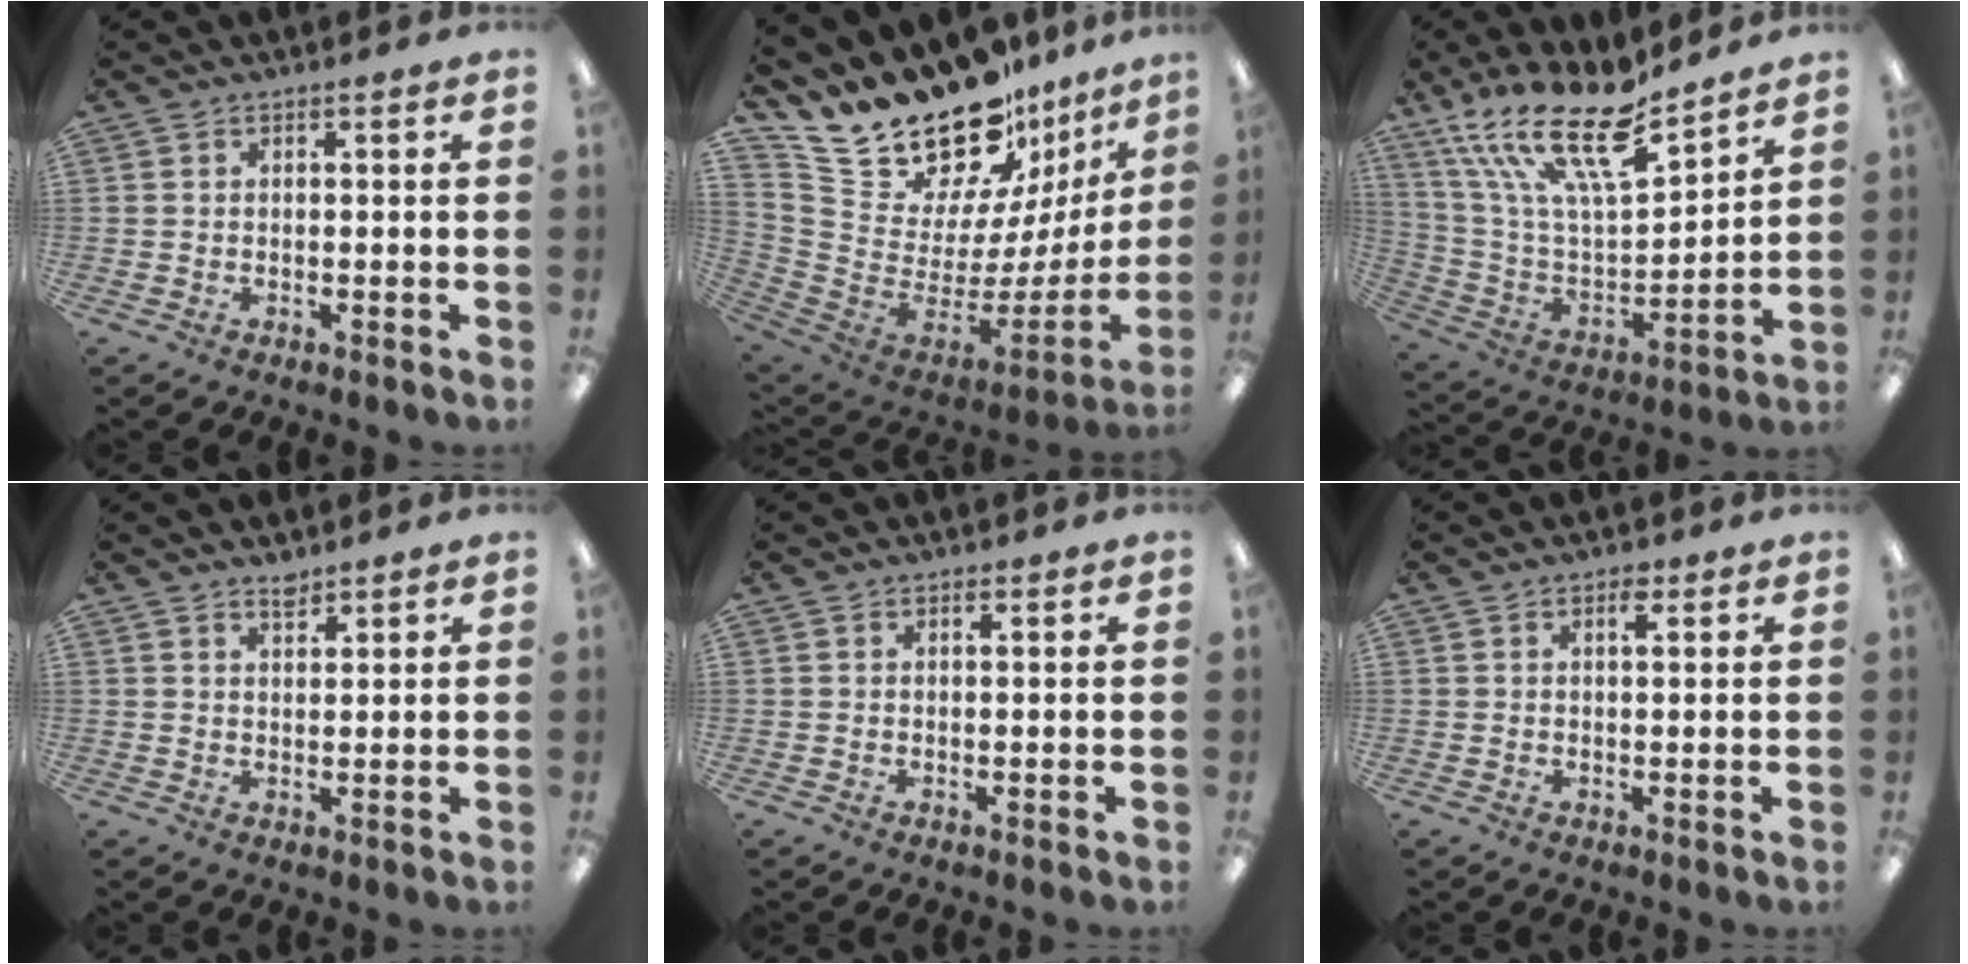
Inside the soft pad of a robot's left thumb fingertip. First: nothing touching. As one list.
[{"total": 26.0, "force": [20.8, 11.1, 11.0], "torque": [-0.182, -0.164, 0.389]}, {"total": 21.3, "force": [15.7, 6.3, 13.0], "torque": [-0.265, -0.107, 0.272]}, {"total": 2.5, "force": [2.3, 0.8, 0.7], "torque": [0.000, -0.014, 0.041]}, {"total": 0.7, "force": [0.6, 0.3, 0.2], "torque": [0.002, -0.004, 0.010]}, {"total": 2.3, "force": [1.5, 0.9, 1.4], "torque": [-0.016, -0.005, 0.024]}]